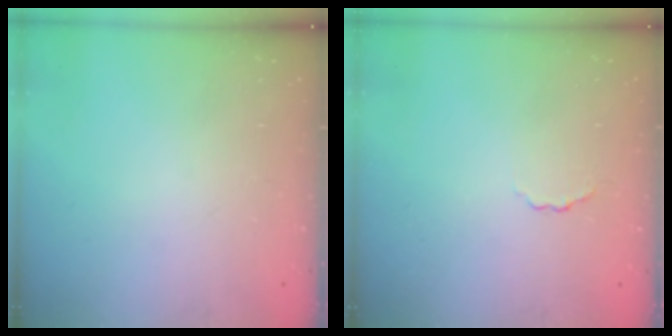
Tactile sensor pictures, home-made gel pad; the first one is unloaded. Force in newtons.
{"total": 1.7, "press": 1.6, "slide": 0.5}